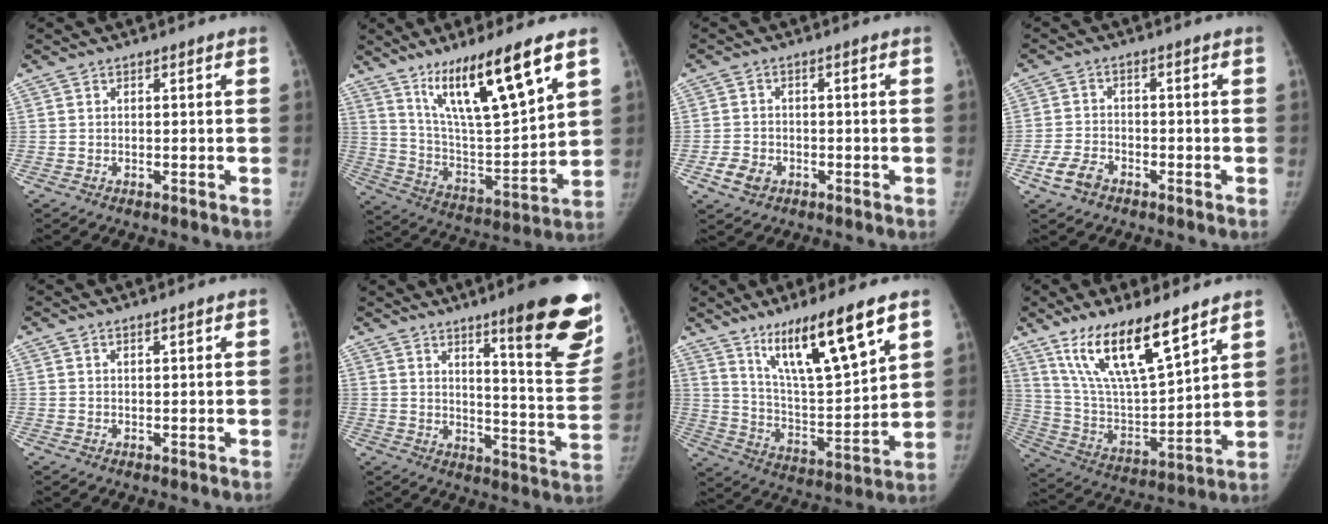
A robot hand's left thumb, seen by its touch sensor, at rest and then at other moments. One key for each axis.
{"total": 19.8, "fx": 11.9, "fy": 3.6, "fz": 15.5, "tx": -0.249, "ty": -0.055, "tz": 0.220}
{"total": 4.1, "fx": -1.8, "fy": 3.2, "fz": 1.9, "tx": -0.030, "ty": 0.010, "tz": -0.028}
{"total": 5.0, "fx": -3.0, "fy": 3.0, "fz": 2.5, "tx": -0.053, "ty": 0.015, "tz": -0.056}
{"total": 0.9, "fx": 0.7, "fy": 0.1, "fz": 0.5, "tx": -0.007, "ty": -0.004, "tz": 0.012}
{"total": 20.8, "fx": 12.5, "fy": 3.4, "fz": 16.3, "tx": -0.172, "ty": -0.080, "tz": 0.175}
{"total": 18.2, "fx": 11.1, "fy": 3.3, "fz": 14.0, "tx": -0.222, "ty": -0.057, "tz": 0.205}
{"total": 18.5, "fx": 12.4, "fy": 5.0, "fz": 12.8, "tx": -0.210, "ty": -0.059, "tz": 0.243}